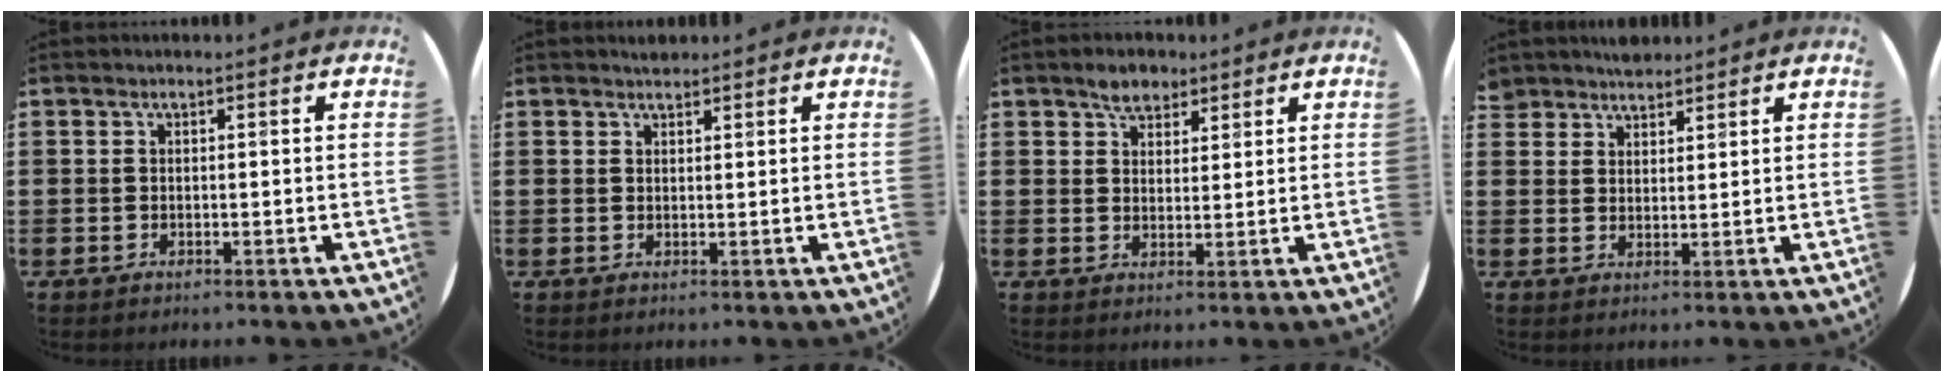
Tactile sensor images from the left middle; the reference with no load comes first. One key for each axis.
{"total": 1.2, "fx": 1.1, "fy": 0.4, "fz": -0.1, "tx": 0.008, "ty": -0.002, "tz": 0.021}
{"total": 3.5, "fx": 2.8, "fy": 1.9, "fz": 0.8, "tx": -0.006, "ty": -0.001, "tz": 0.051}
{"total": 3.0, "fx": 2.8, "fy": 0.9, "fz": -0.4, "tx": -0.001, "ty": 0.000, "tz": 0.056}